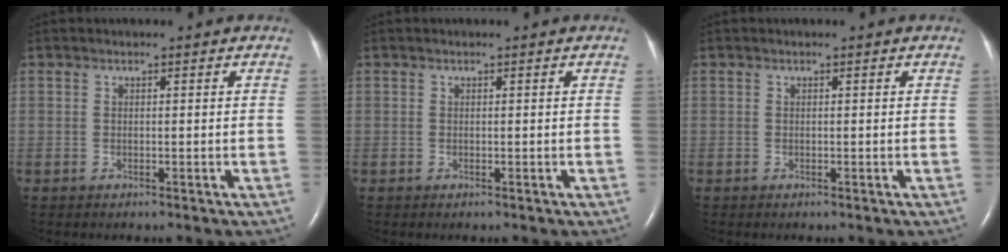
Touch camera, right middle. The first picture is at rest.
{"total": 0.0}
{"total": 0.0}